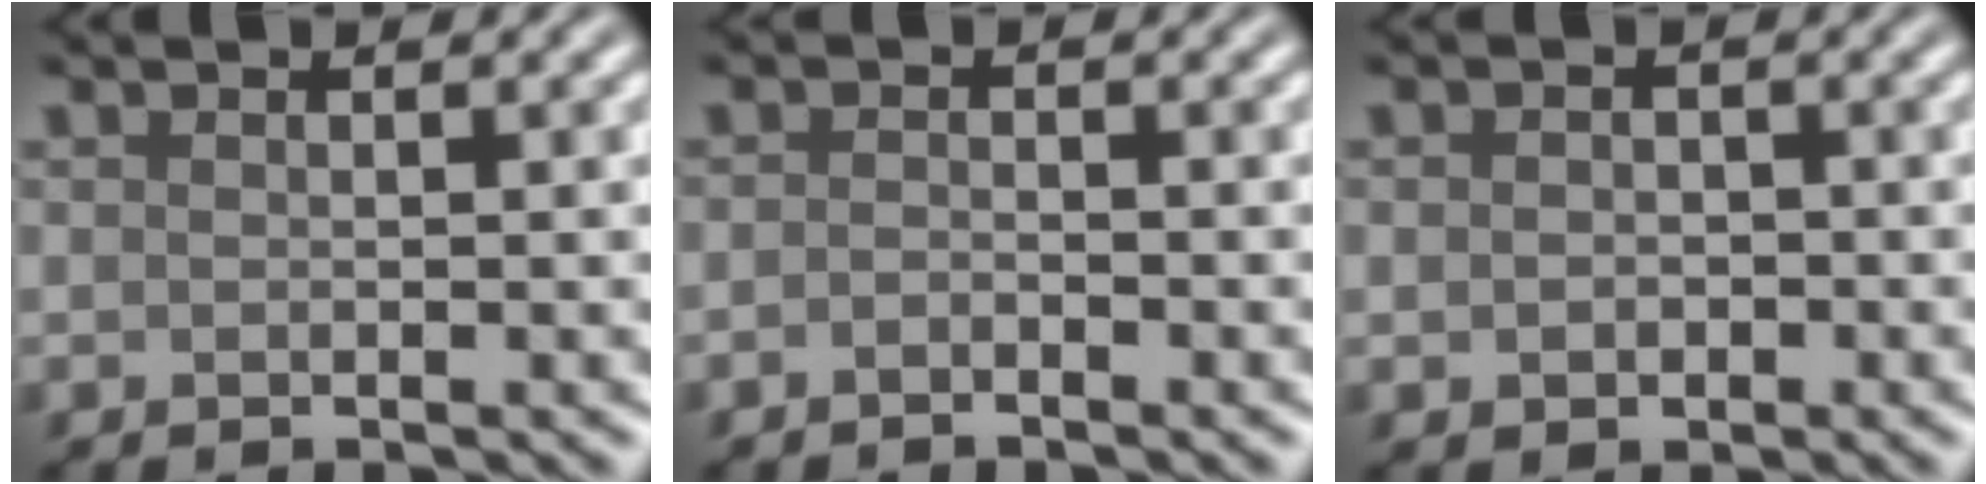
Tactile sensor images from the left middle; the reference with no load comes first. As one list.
[{"total": 0.9, "force": [-0.7, 0.3, 0.5], "torque": [-0.010, 0.001, -0.016]}, {"total": 1.5, "force": [-0.3, 1.2, 0.8], "torque": [-0.012, -0.004, -0.007]}]